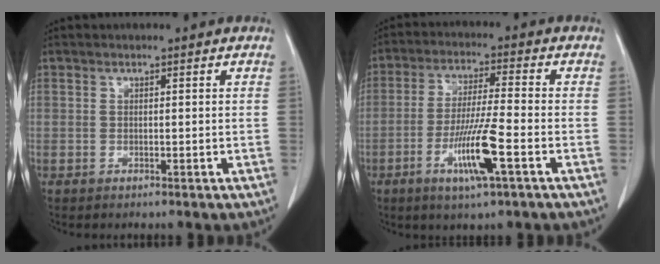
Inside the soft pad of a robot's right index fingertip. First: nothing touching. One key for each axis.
{"total": 9.8, "fx": -3.9, "fy": 0.0, "fz": 9.0, "tx": -0.172, "ty": -0.015, "tz": -0.073}